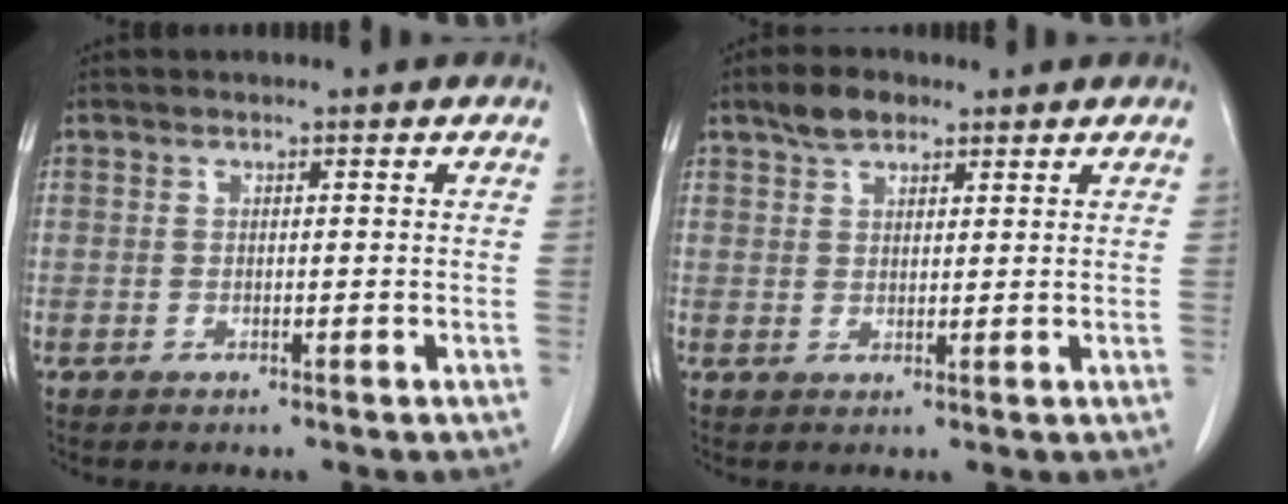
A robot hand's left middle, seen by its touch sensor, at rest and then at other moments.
{"total": 3.9, "force": [2.8, 1.8, 1.9], "torque": [-0.042, 0.009, 0.052]}